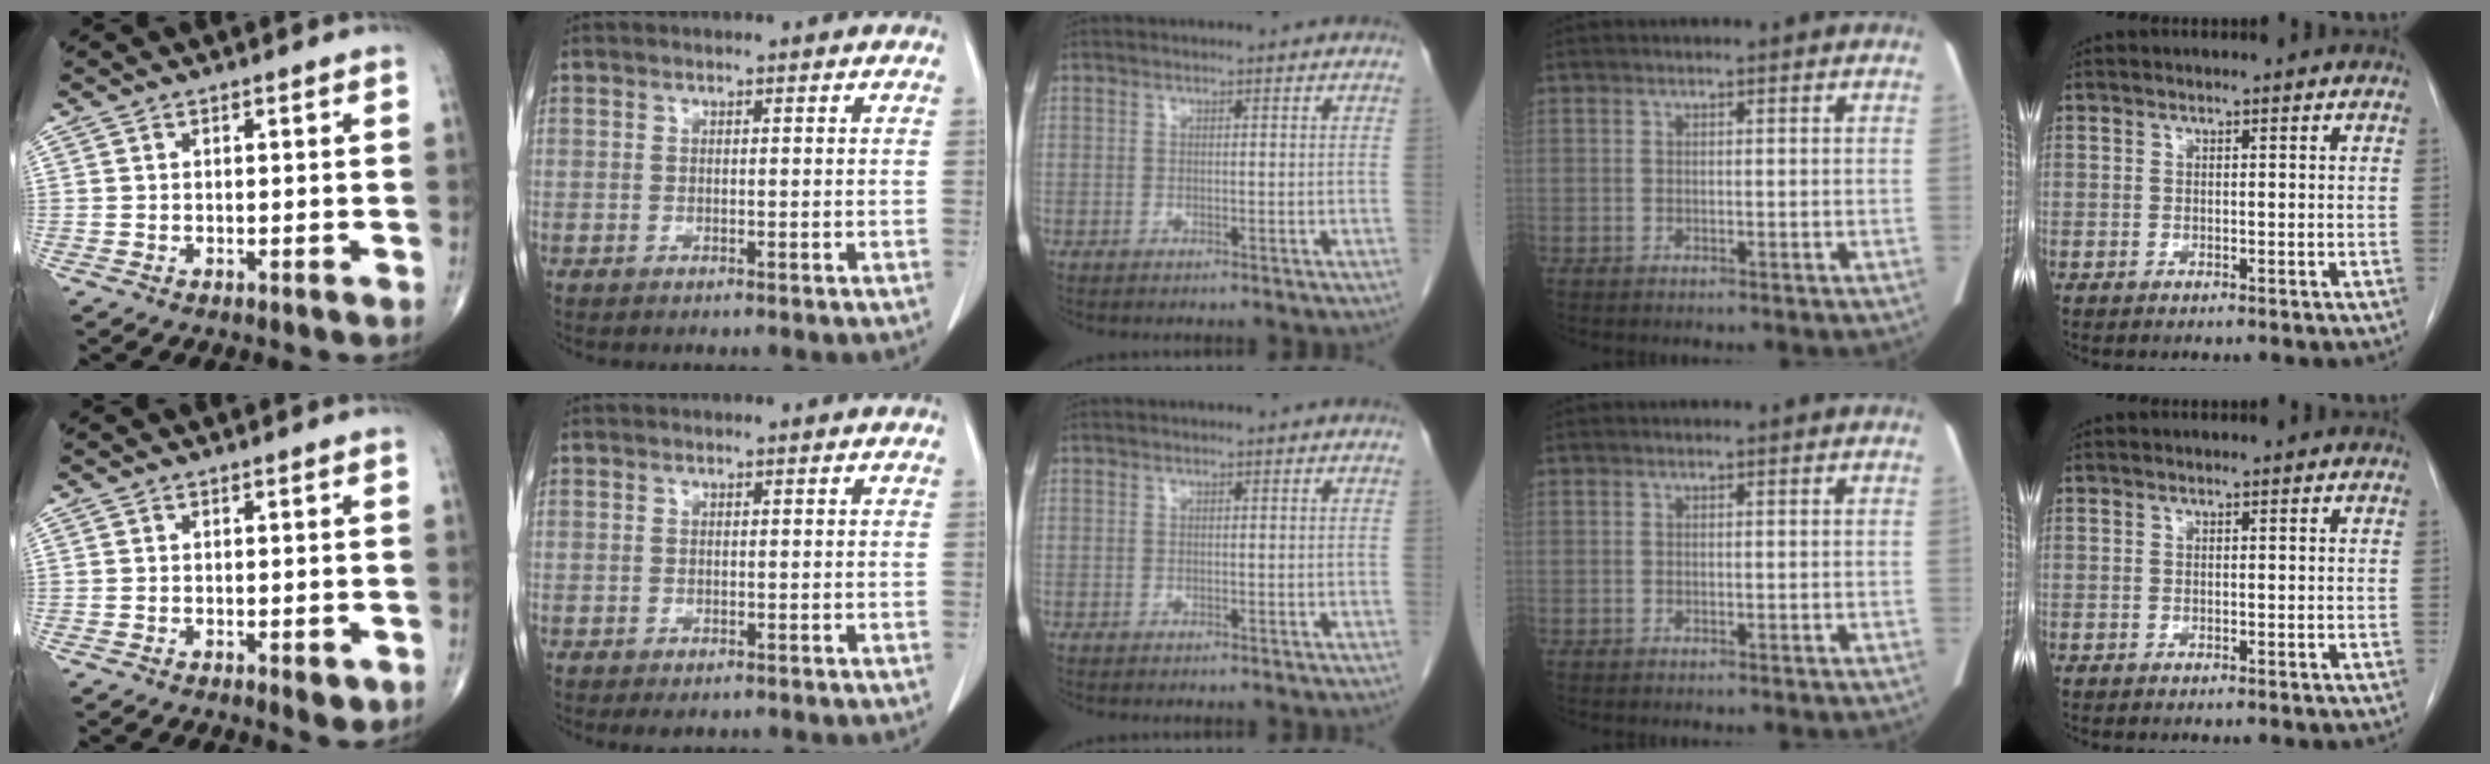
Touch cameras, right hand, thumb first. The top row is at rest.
{"thumb": {"total": 2.3, "force": [-0.7, 1.0, 1.9], "torque": [-0.016, -0.003, -0.007]}, "index": {"total": 1.0, "force": [-0.4, 0.9, 0.4], "torque": [-0.005, 0.003, 0.002]}}